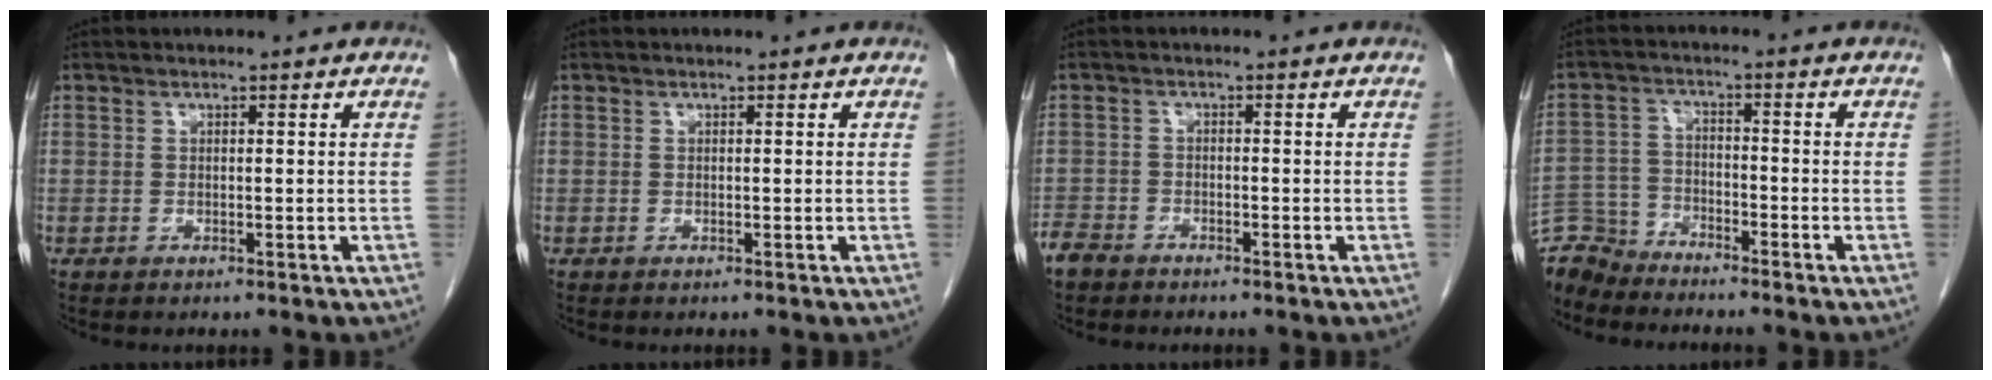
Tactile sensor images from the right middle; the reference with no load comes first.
{"total": 0.0}
{"total": 3.2, "force": [-2.8, 1.3, 0.5], "torque": [-0.011, -0.001, -0.054]}
{"total": 6.3, "force": [-6.1, 1.2, -0.7], "torque": [0.014, 0.002, -0.122]}